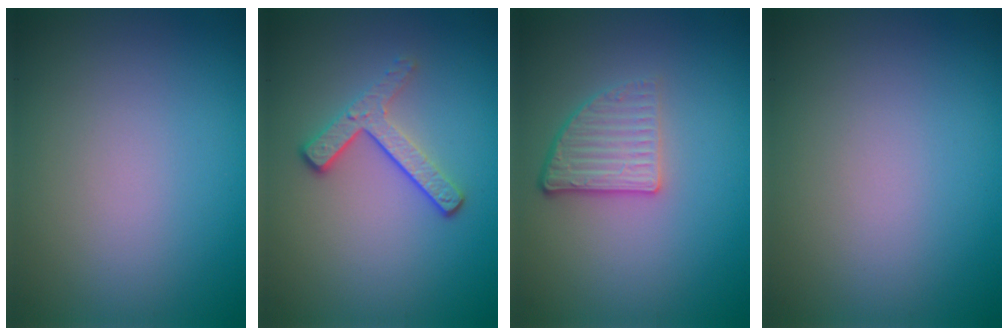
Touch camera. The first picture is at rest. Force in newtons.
{"total": 3.0, "press": 2.3, "slide": 2.0}
{"total": 3.0, "press": 2.3, "slide": 1.8}
{"total": 0.0}